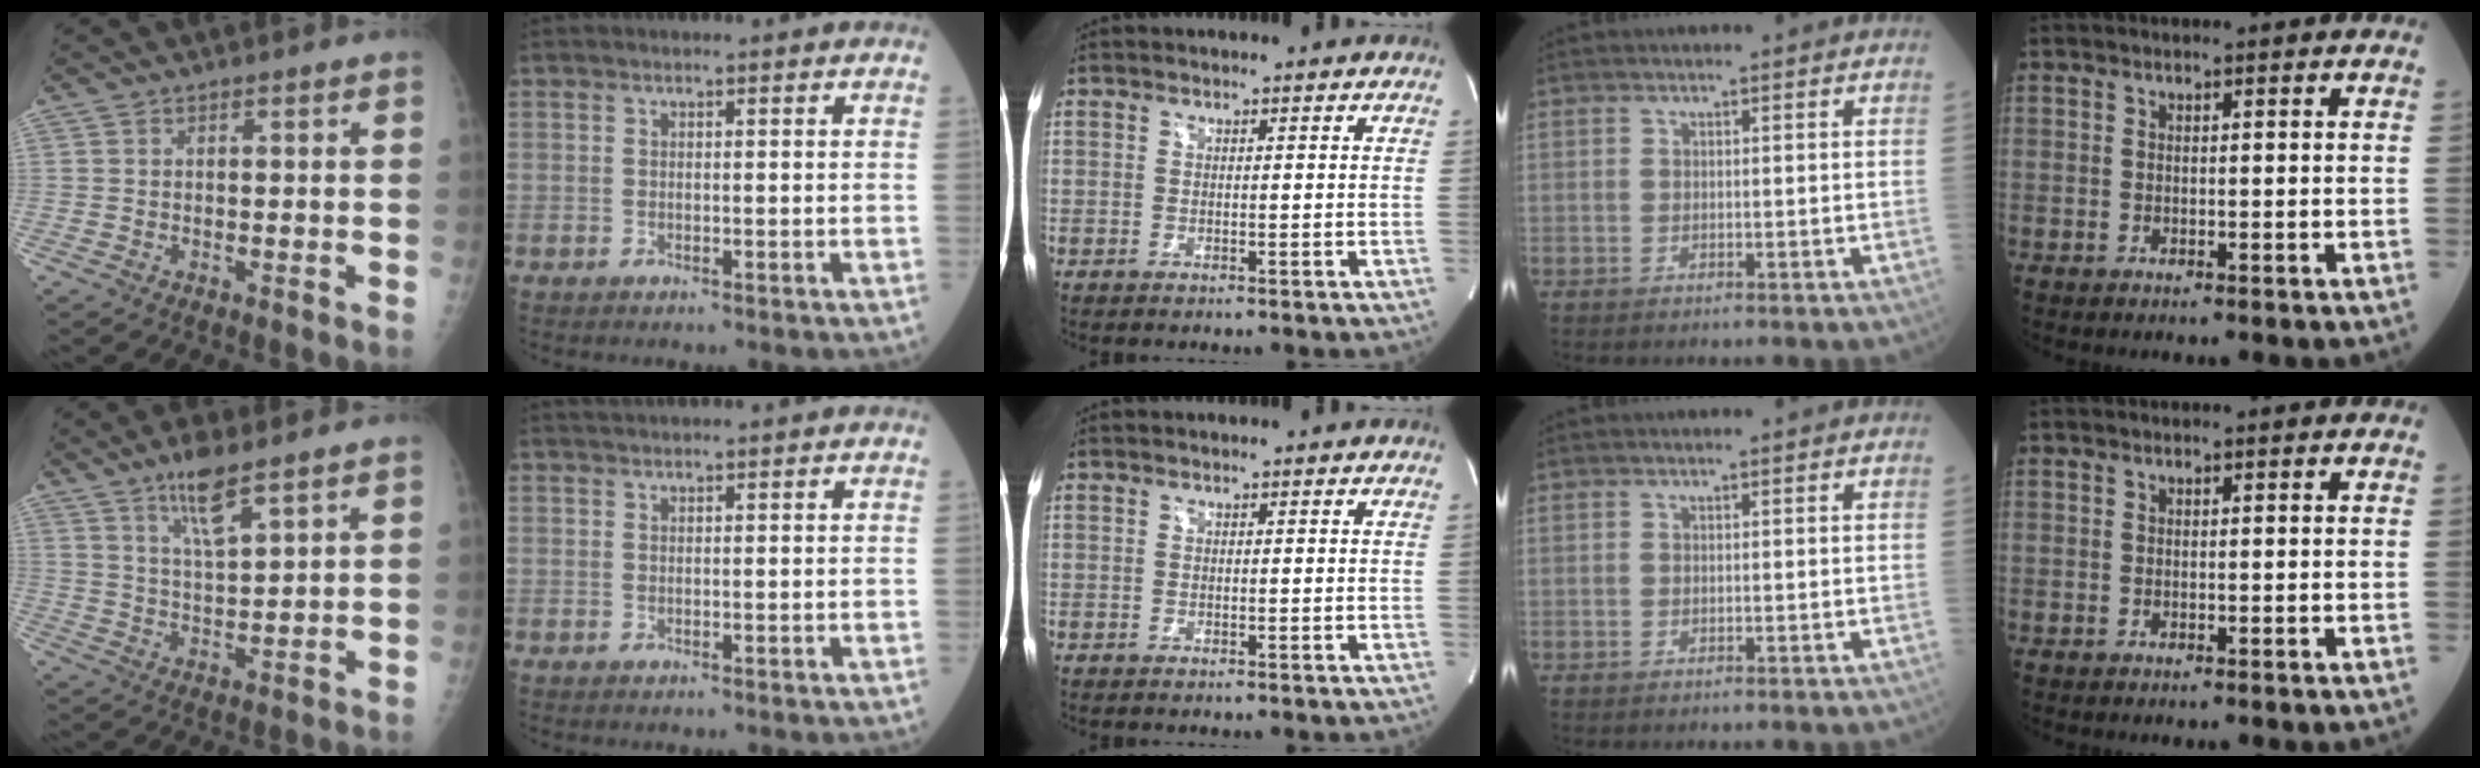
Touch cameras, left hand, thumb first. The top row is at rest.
{"thumb": {"total": 7.4, "force": [4.8, 1.6, 5.4], "torque": [-0.096, -0.028, 0.092]}, "index": {"total": 2.8, "force": [2.6, -0.3, 0.9], "torque": [-0.009, 0.026, 0.045]}}